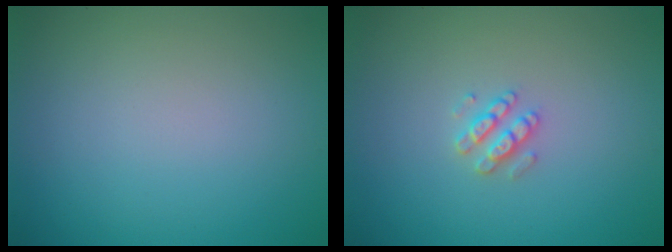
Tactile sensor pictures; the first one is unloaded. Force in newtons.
{"total": 1.9, "press": 1.9, "slide": 0.3}